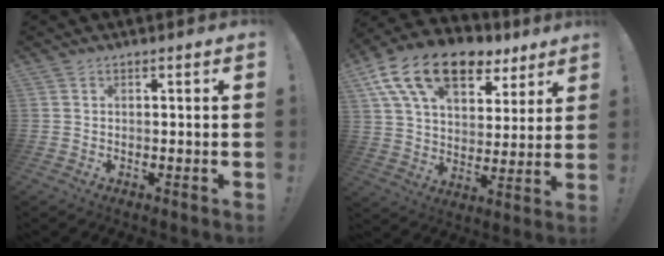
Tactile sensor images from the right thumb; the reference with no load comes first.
{"total": 19.2, "force": [11.1, 10.9, 11.3], "torque": [-0.189, -0.053, 0.201]}